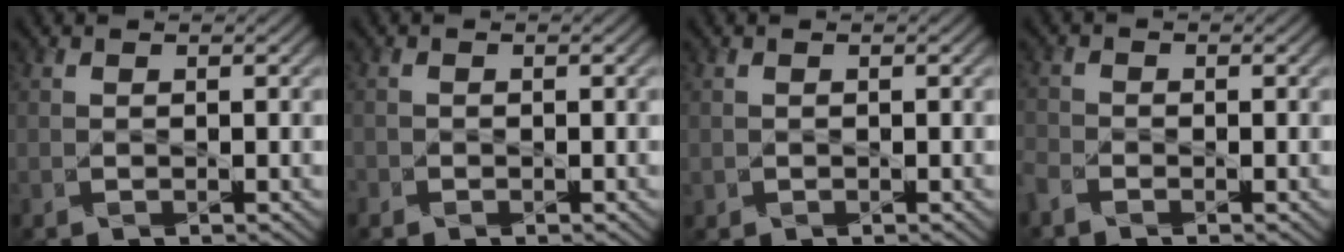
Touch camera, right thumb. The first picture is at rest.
{"total": 0.8, "force": [-0.6, 0.4, 0.0], "torque": [0.000, -0.003, -0.015]}
{"total": 0.6, "force": [-0.2, 0.6, 0.0], "torque": [0.001, -0.006, -0.004]}
{"total": 2.4, "force": [-2.0, 1.0, 0.9], "torque": [-0.024, -0.007, -0.056]}